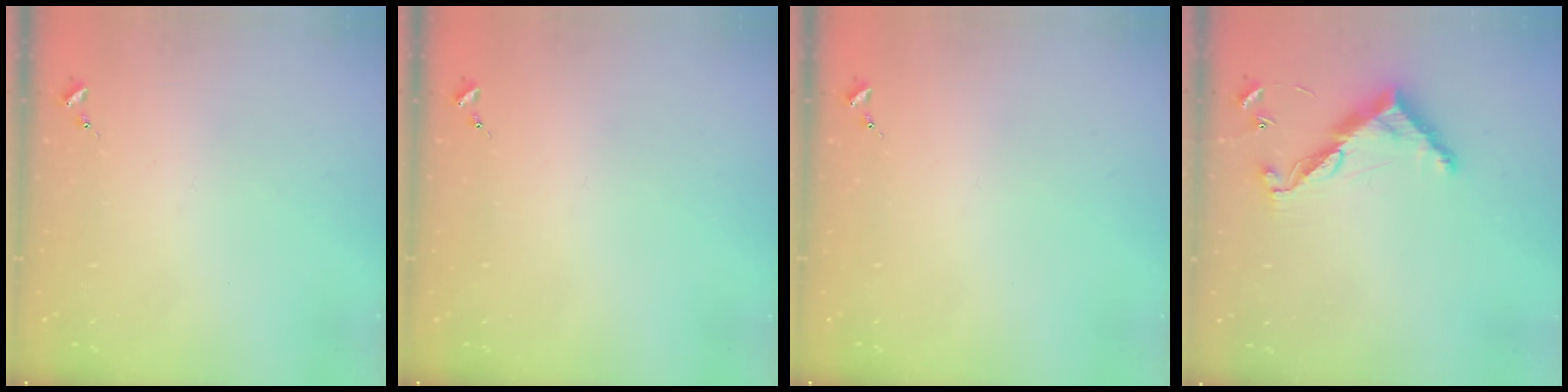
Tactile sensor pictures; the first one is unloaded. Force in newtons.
{"total": 0.0}
{"total": 0.0}
{"total": 10.9, "press": 10.9, "slide": 0.4}